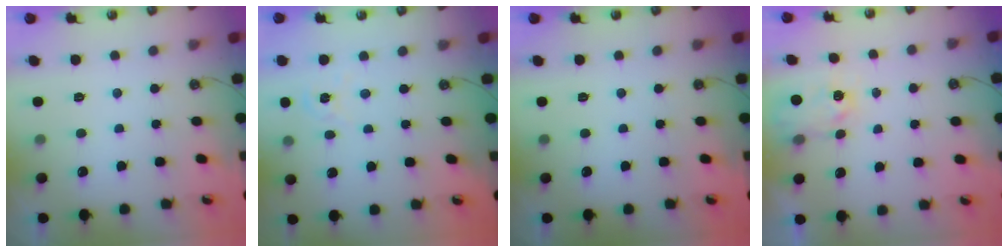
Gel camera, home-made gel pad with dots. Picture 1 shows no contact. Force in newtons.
{"total": 1.9, "press": 1.8, "slide": 0.3}
{"total": 0.0}
{"total": 3.4, "press": 3.4, "slide": 0.5}